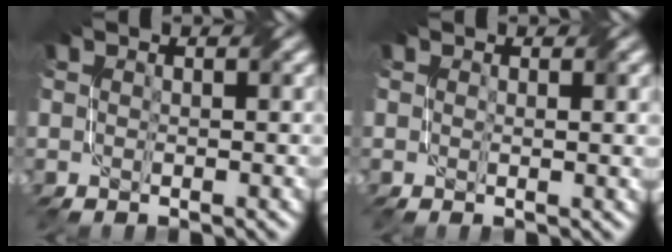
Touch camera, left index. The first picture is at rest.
{"total": 1.3, "force": [0.4, 0.1, 1.2], "torque": [-0.020, 0.000, 0.007]}